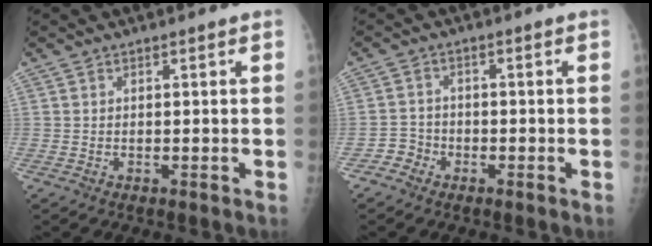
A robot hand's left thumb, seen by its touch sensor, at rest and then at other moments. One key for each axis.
{"total": 2.8, "fx": -1.7, "fy": 2.3, "fz": 0.0, "tx": 0.014, "ty": 0.012, "tz": -0.041}